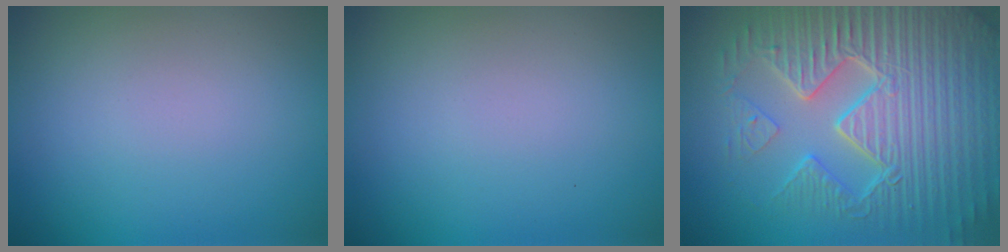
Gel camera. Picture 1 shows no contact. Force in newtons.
{"total": 0.0}
{"total": 10.1, "press": 6.7, "slide": 7.5}